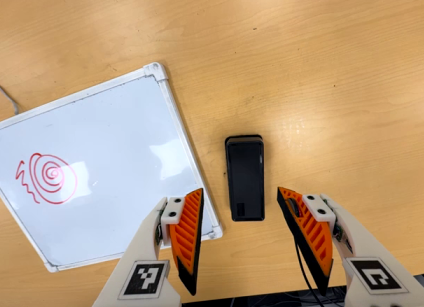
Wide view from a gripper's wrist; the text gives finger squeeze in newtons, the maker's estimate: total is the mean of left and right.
{"total": 0.0}